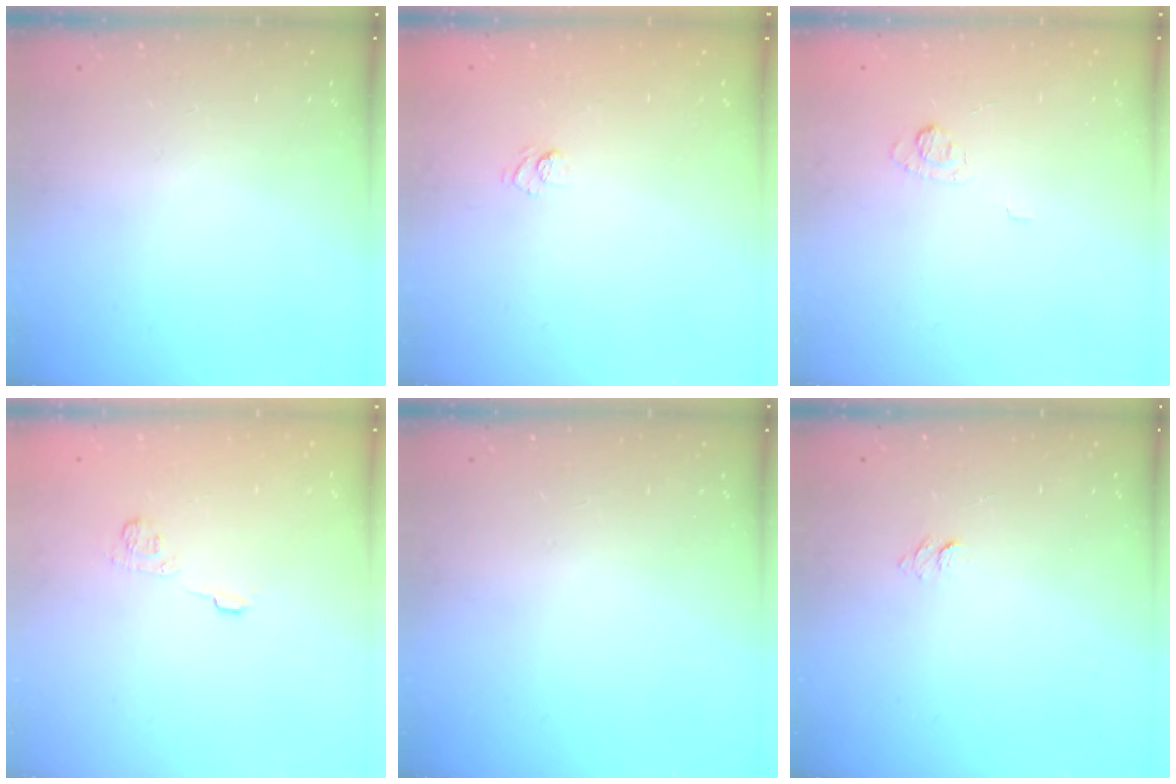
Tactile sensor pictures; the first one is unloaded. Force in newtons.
{"total": 4.5, "press": 4.3, "slide": 1.2}
{"total": 3.4, "press": 3.1, "slide": 1.5}
{"total": 4.1, "press": 3.8, "slide": 1.5}
{"total": 0.0}
{"total": 3.5, "press": 3.5, "slide": 0.3}